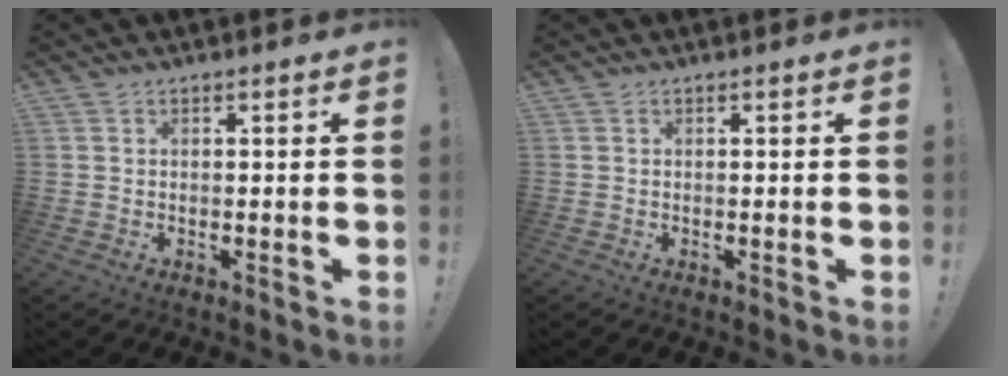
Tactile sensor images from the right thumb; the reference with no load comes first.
{"total": 0.0}